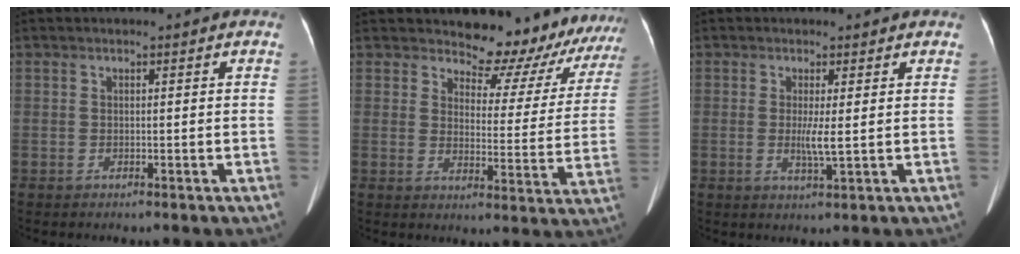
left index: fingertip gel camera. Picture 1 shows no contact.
{"total": 13.6, "force": [12.9, 4.1, 1.5], "torque": [0.006, -0.052, 0.133]}
{"total": 2.7, "force": [-0.3, -0.2, 2.7], "torque": [-0.059, -0.006, 0.002]}